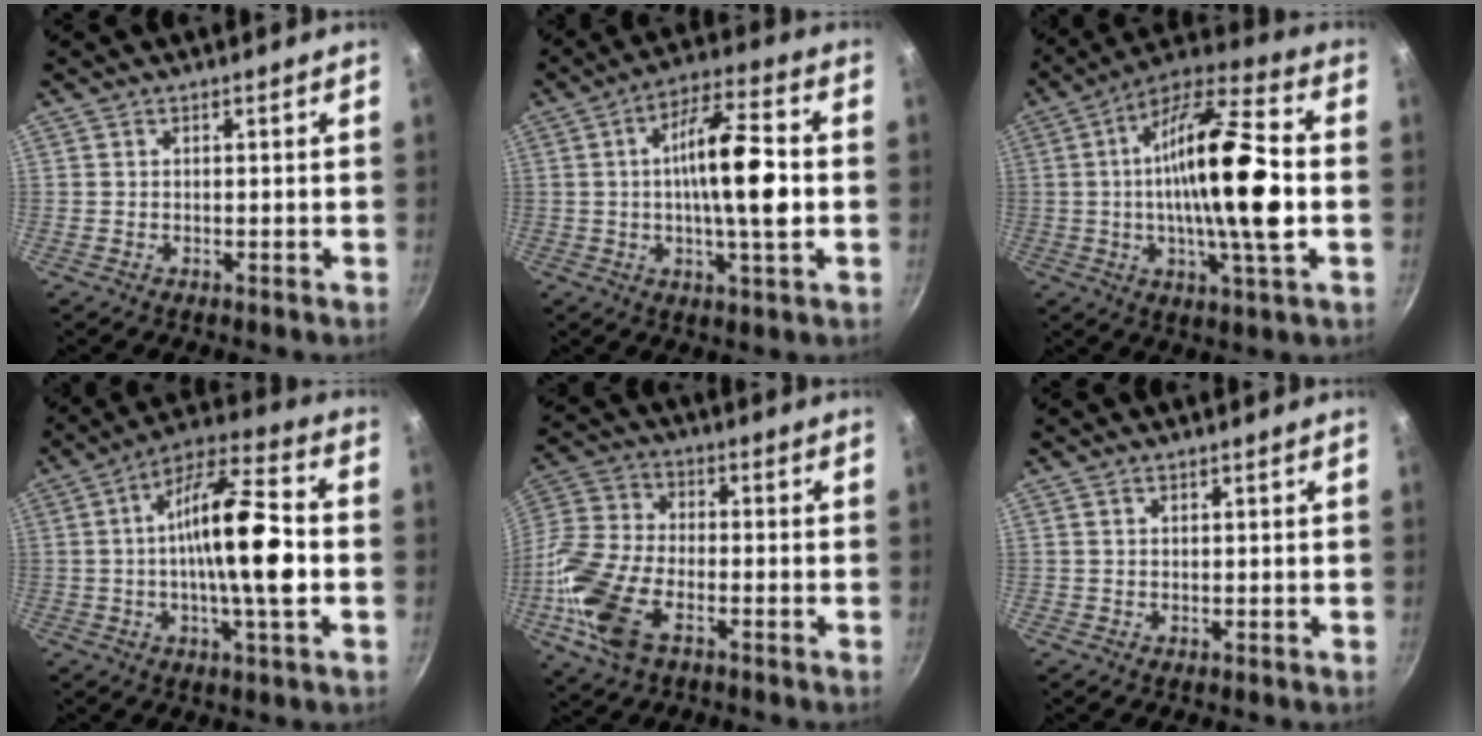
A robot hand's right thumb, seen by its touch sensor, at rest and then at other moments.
{"total": 14.3, "force": [-0.3, 3.8, 13.8], "torque": [-0.229, 0.023, -0.013]}
{"total": 21.4, "force": [-0.6, 5.4, 20.7], "torque": [-0.356, 0.022, -0.026]}
{"total": 17.3, "force": [-1.1, 4.7, 16.6], "torque": [-0.276, 0.029, -0.030]}
{"total": 15.8, "force": [-5.8, 8.5, 12.0], "torque": [-0.255, 0.020, -0.129]}
{"total": 0.6, "force": [0.4, 0.3, 0.2], "torque": [-0.002, 0.000, 0.008]}